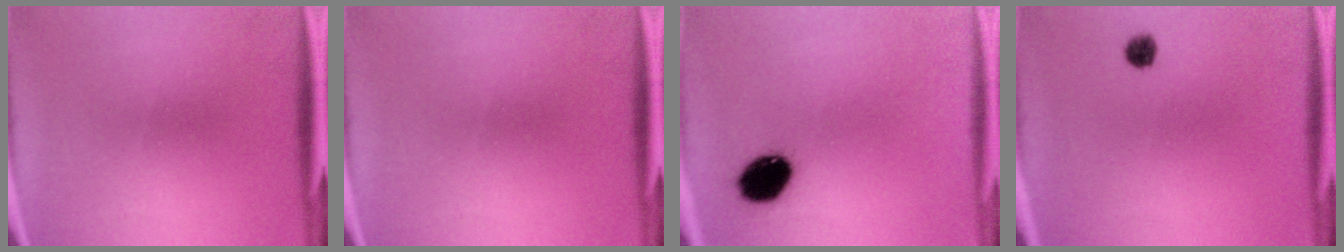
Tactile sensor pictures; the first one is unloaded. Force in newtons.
{"total": 0.0}
{"total": 9.5}
{"total": 2.2}